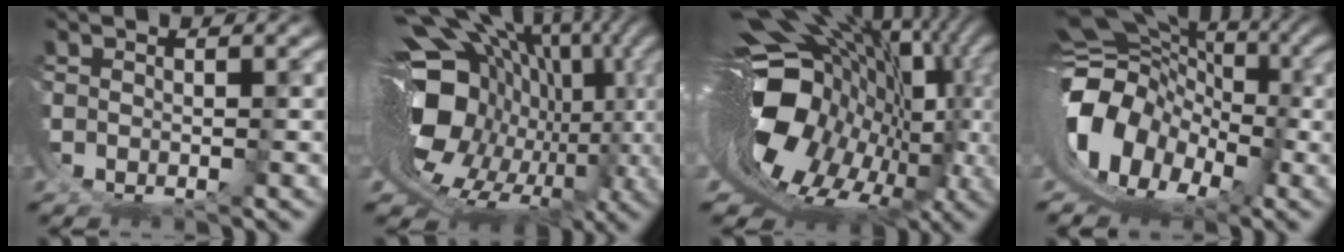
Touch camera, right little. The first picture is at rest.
{"total": 18.8, "force": [0.4, 12.2, 14.3], "torque": [-0.225, -0.028, 0.015]}
{"total": 27.9, "force": [-2.0, 19.0, 20.4], "torque": [-0.297, -0.044, -0.030]}
{"total": 18.5, "force": [-1.7, 14.1, 11.9], "torque": [-0.248, -0.046, -0.023]}